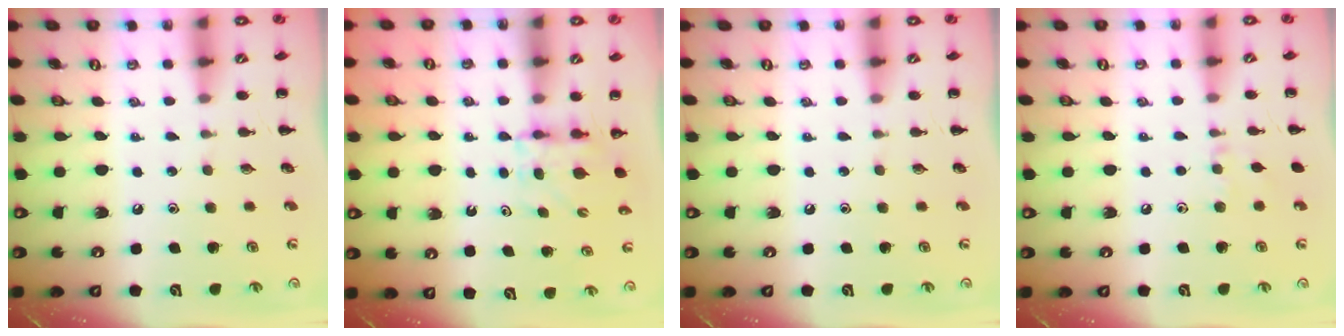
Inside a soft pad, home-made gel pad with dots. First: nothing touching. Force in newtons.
{"total": 4.9, "press": 4.9, "slide": 0.3}
{"total": 0.0}
{"total": 5.6, "press": 5.3, "slide": 1.8}